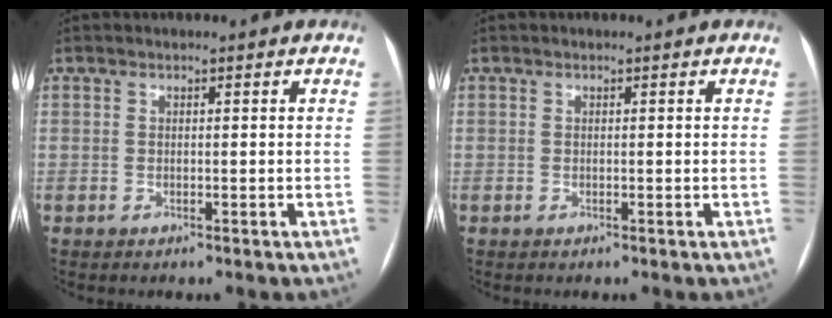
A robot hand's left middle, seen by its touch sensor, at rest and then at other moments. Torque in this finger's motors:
{"motor_torque": [-0.02, 0.02, 0.00, 0.00]}